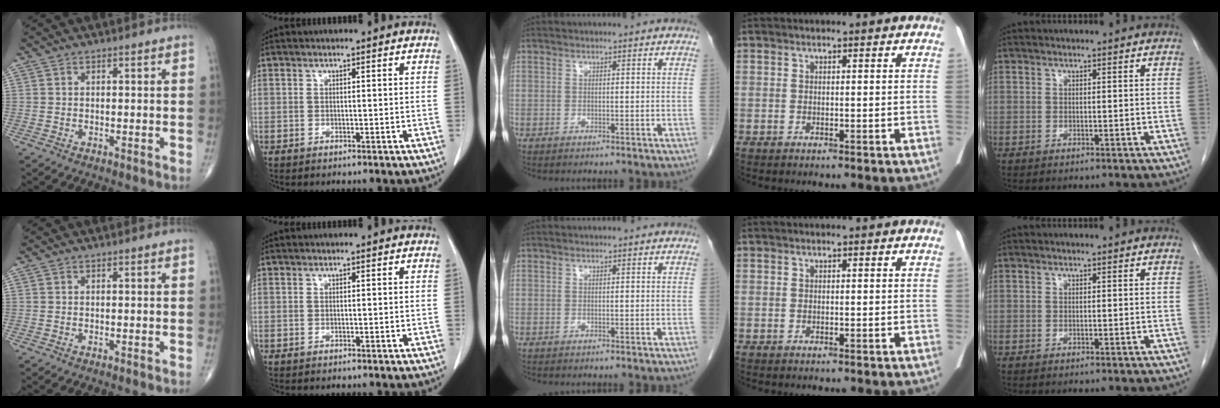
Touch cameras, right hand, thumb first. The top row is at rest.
{}